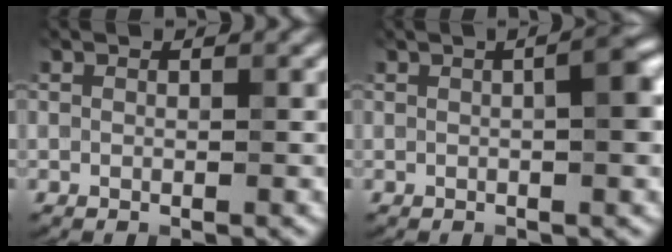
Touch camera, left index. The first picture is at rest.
{"total": 3.0, "force": [0.4, 0.7, 2.9], "torque": [-0.046, 0.012, 0.005]}